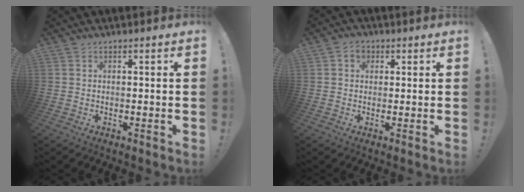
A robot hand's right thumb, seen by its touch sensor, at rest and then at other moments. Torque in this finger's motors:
{"motor_torque": [0.36, 1.13, 0.41, 0.35, -0.02]}